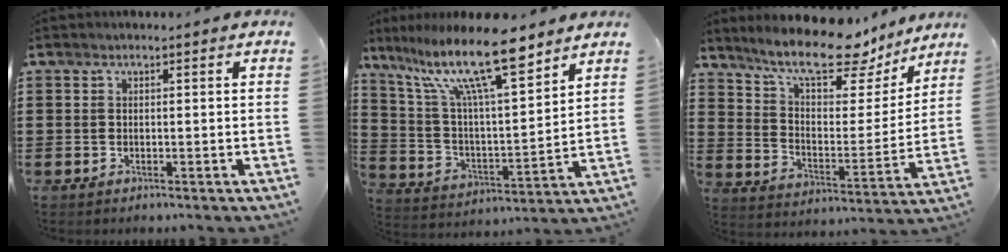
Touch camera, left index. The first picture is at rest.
{"total": 15.6, "force": [11.1, 3.3, 10.5], "torque": [-0.218, -0.046, 0.187]}
{"total": 13.4, "force": [11.2, 3.2, 6.6], "torque": [-0.137, -0.065, 0.193]}